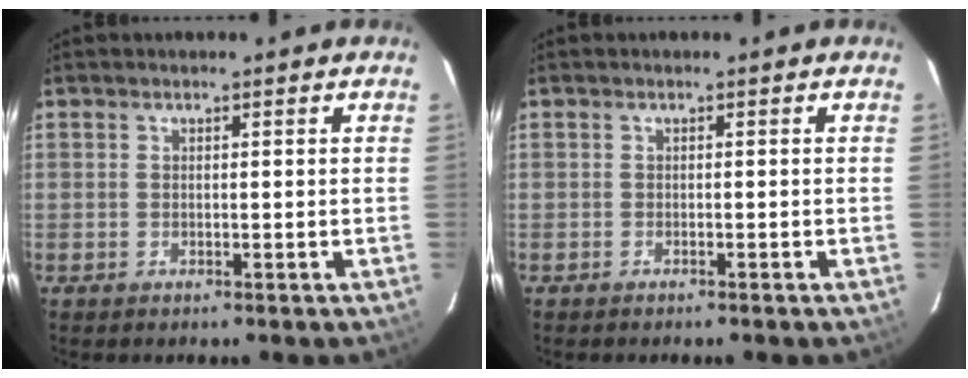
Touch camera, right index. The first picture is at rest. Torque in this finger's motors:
{"motor_torque": [0.06, -0.09, -0.07, -0.03]}